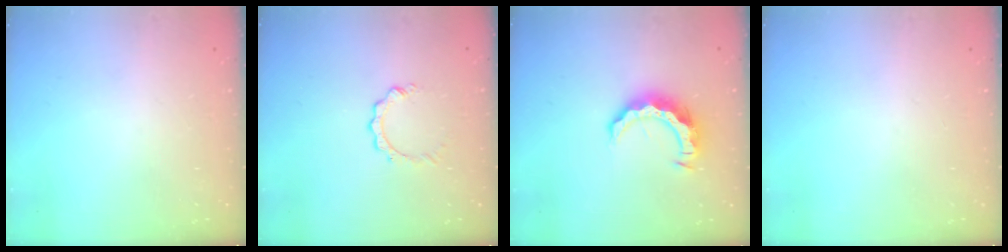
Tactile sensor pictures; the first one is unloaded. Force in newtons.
{"total": 2.9, "press": 2.9, "slide": 0.3}
{"total": 9.2, "press": 9.1, "slide": 1.0}
{"total": 0.0}